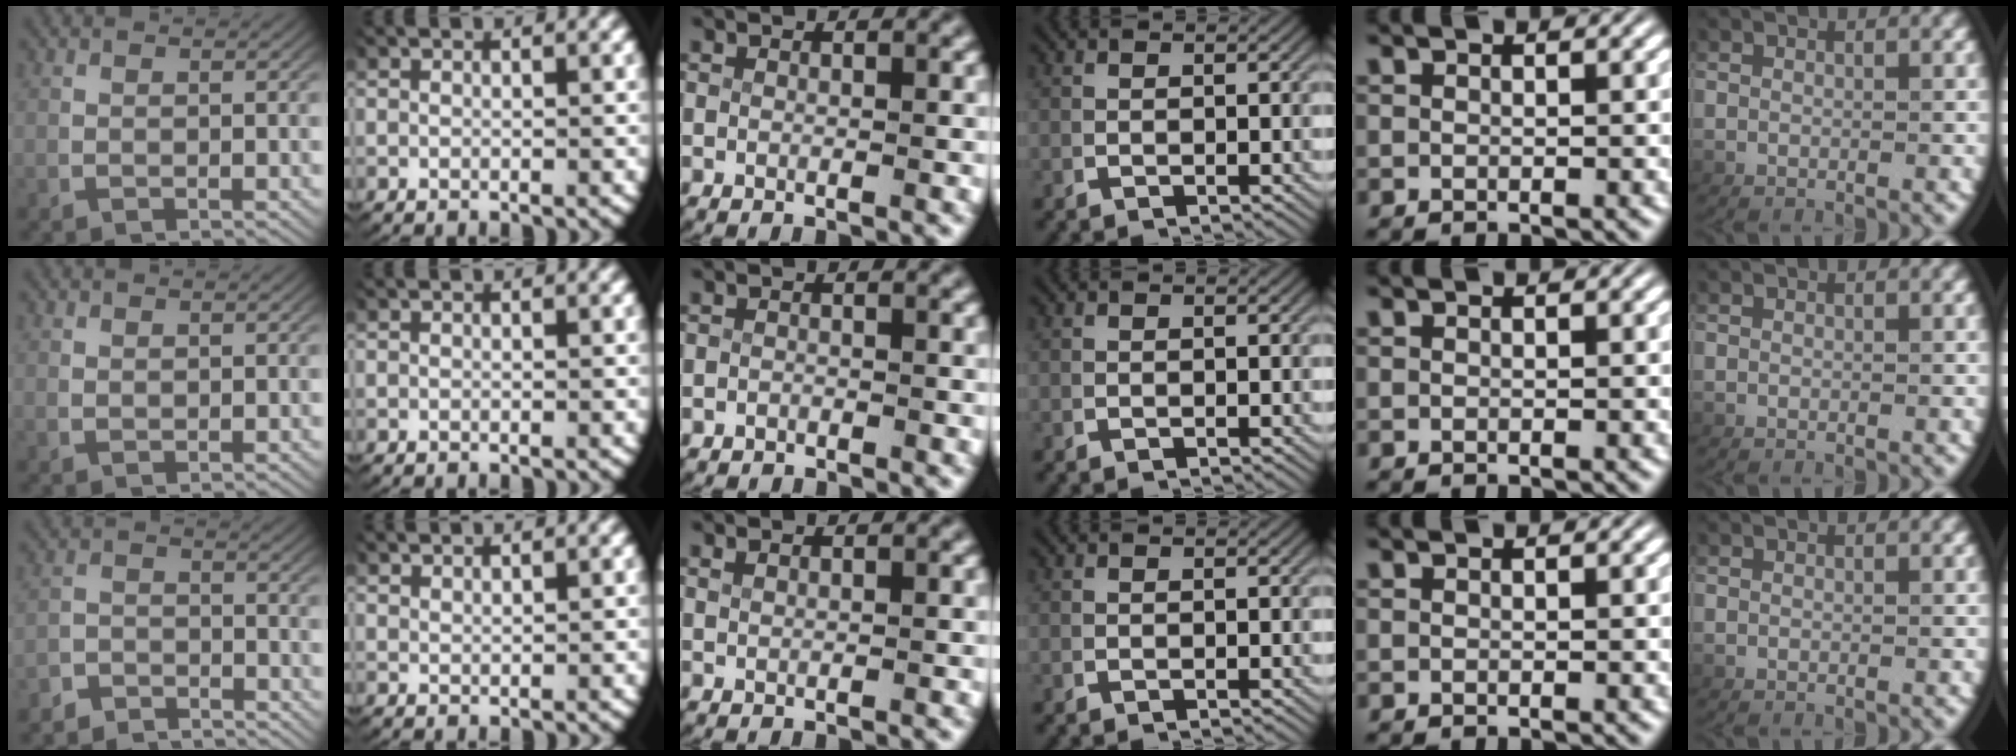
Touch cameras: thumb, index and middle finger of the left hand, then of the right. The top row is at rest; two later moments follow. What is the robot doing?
{"motion": "lift_and_place", "object": "coat"}